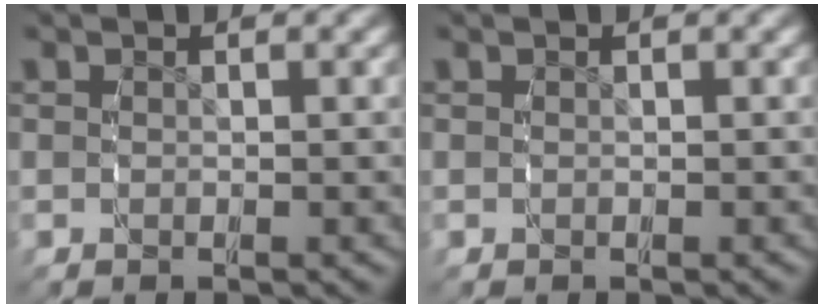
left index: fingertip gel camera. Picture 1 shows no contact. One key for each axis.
{"total": 0.0}